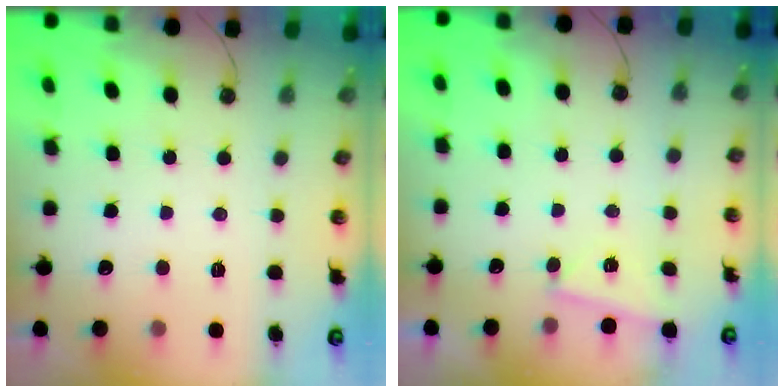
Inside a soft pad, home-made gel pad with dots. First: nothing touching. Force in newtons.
{"total": 2.9, "press": 2.4, "slide": 1.5}